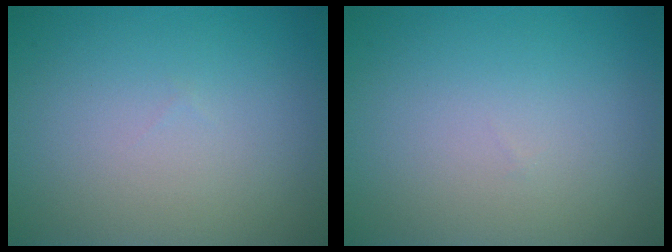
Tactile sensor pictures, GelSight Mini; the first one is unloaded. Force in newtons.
{"total": 0.0}